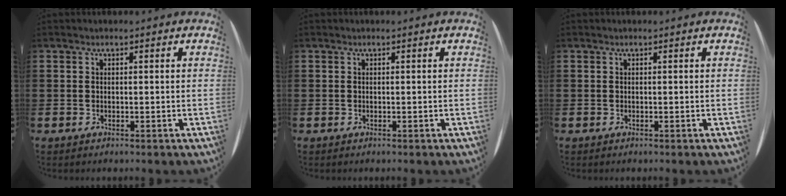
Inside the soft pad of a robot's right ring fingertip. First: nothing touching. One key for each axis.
{"total": 0.0}
{"total": 0.0}